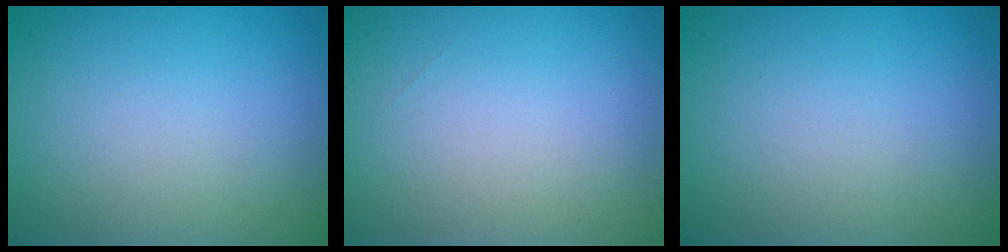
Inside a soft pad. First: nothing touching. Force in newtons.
{"total": 0.0}
{"total": 0.0}